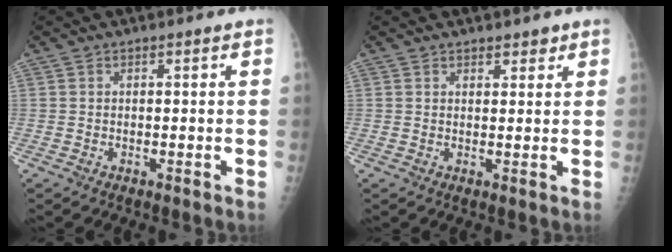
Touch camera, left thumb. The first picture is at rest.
{"total": 2.3, "force": [1.8, 1.2, 0.8], "torque": [0.006, -0.010, 0.021]}